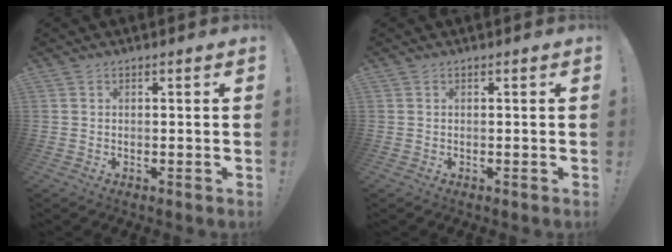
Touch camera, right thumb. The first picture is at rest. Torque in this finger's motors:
{"motor_torque": [0.00, 0.00, 0.00, 0.00, 0.00]}